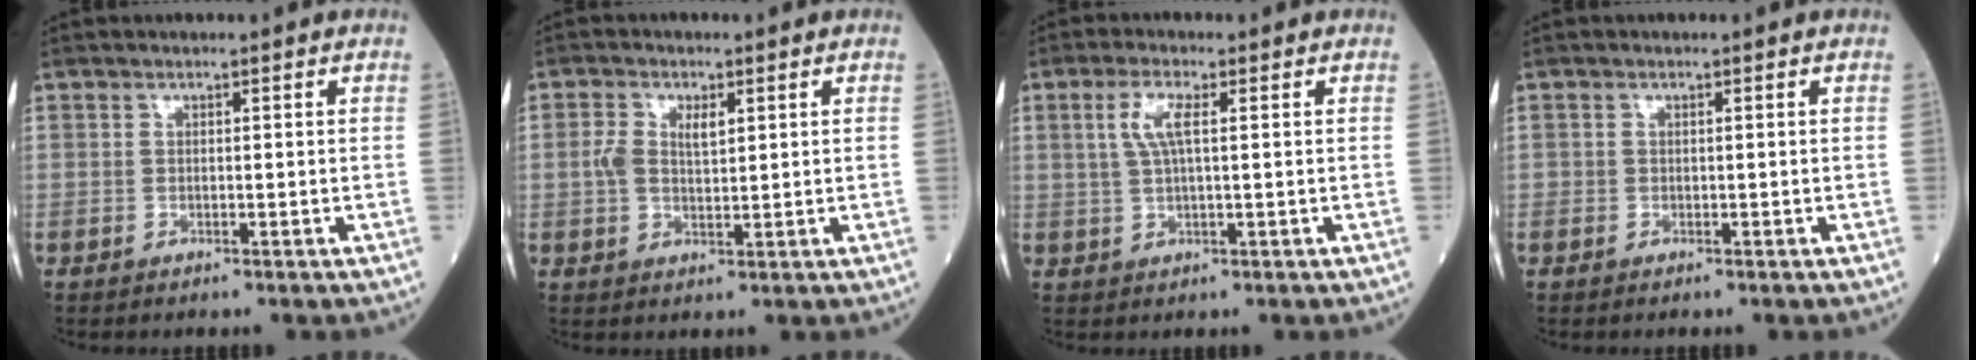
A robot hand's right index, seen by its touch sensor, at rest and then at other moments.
{"total": 4.7, "force": [1.2, 2.3, 3.9], "torque": [-0.083, 0.010, 0.024]}
{"total": 4.2, "force": [1.2, 0.8, 3.9], "torque": [-0.087, 0.009, 0.026]}
{"total": 0.0}